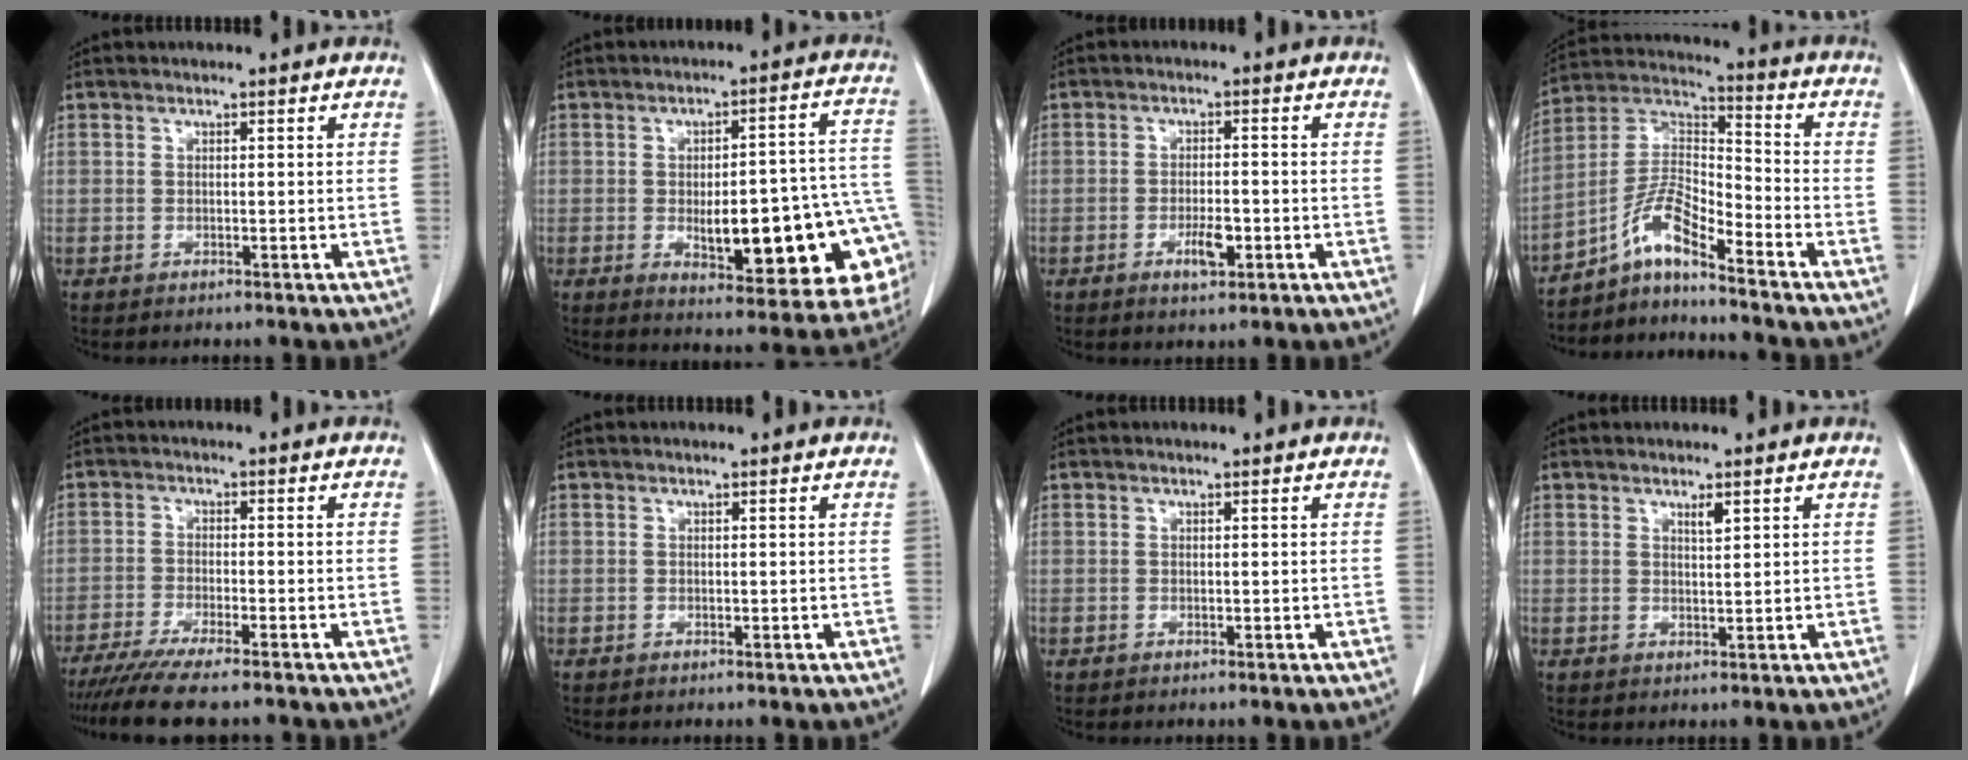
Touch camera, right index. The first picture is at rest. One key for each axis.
{"total": 20.5, "fx": -4.8, "fy": 5.9, "fz": 19.0, "tx": -0.159, "ty": 0.032, "tz": -0.038}
{"total": 3.6, "fx": -1.3, "fy": 1.1, "fz": 3.2, "tx": -0.055, "ty": 0.001, "tz": -0.020}
{"total": 7.4, "fx": -5.6, "fy": 0.3, "fz": 4.9, "tx": -0.096, "ty": 0.021, "tz": -0.111}
{"total": 6.7, "fx": -5.6, "fy": -1.0, "fz": 3.6, "tx": -0.053, "ty": -0.023, "tz": -0.099}
{"total": 0.0}
{"total": 0.0}
{"total": 1.6, "fx": 1.2, "fy": 0.2, "fz": 1.2, "tx": -0.019, "ty": -0.008, "tz": 0.019}